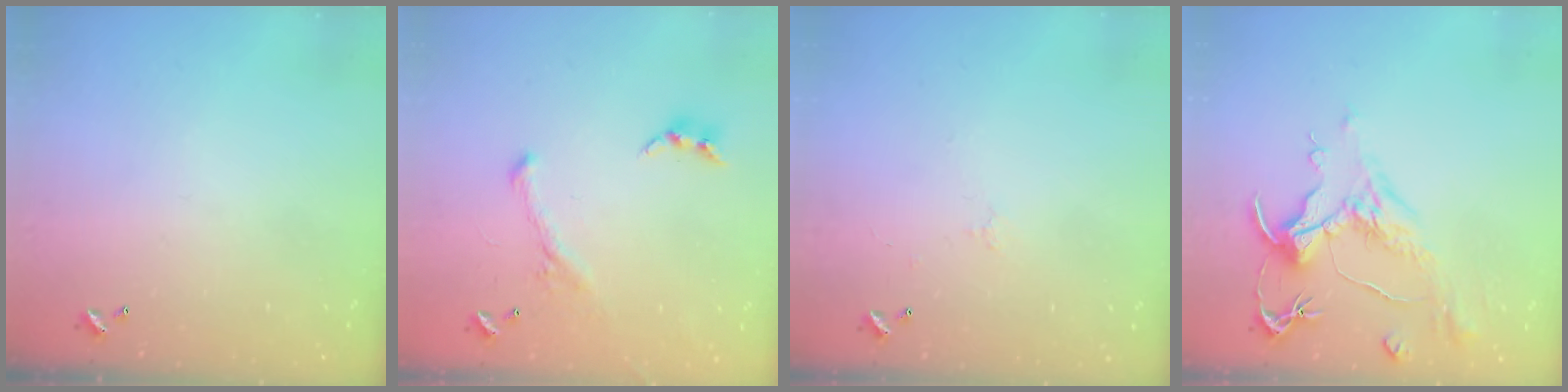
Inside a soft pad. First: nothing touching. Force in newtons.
{"total": 1.4, "press": 0.6, "slide": 1.2}
{"total": 0.7, "press": 0.2, "slide": 0.6}
{"total": 1.6, "press": 0.8, "slide": 1.5}